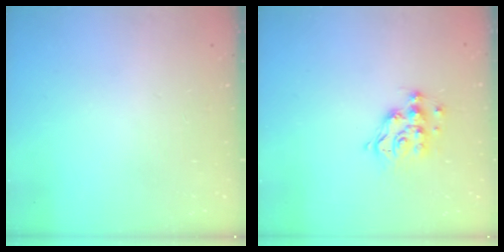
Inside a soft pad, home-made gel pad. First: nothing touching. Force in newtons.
{"total": 10.2, "press": 10.2, "slide": 0.8}